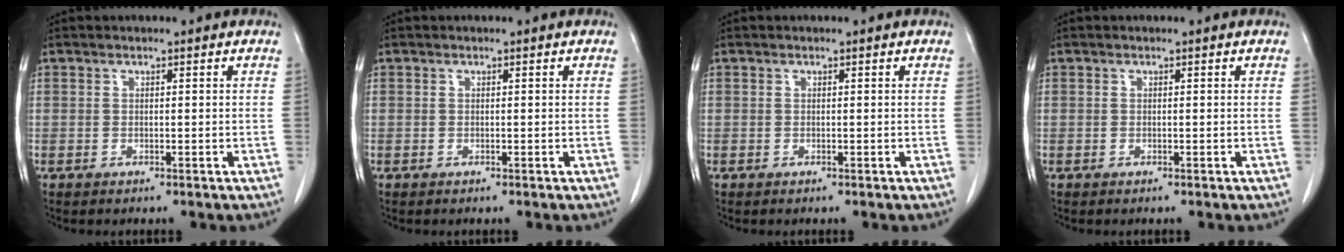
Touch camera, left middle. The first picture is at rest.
{"total": 0.0}
{"total": 0.0}
{"total": 0.0}